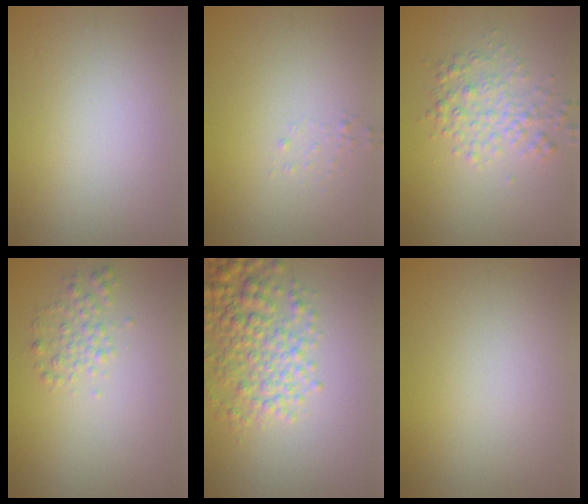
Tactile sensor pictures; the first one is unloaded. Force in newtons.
{"total": 0.6, "press": 0.6, "slide": 0.1}
{"total": 2.9, "press": 2.9, "slide": 0.0}
{"total": 1.7, "press": 1.7, "slide": 0.0}
{"total": 5.3, "press": 5.3, "slide": 0.1}
{"total": 0.0}